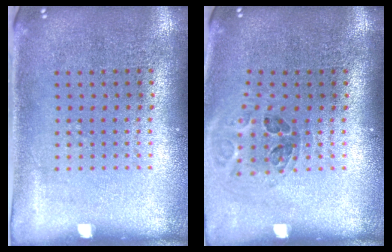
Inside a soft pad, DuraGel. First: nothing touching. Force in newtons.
{"total": 1.0, "press": 1.0, "slide": 0.1}